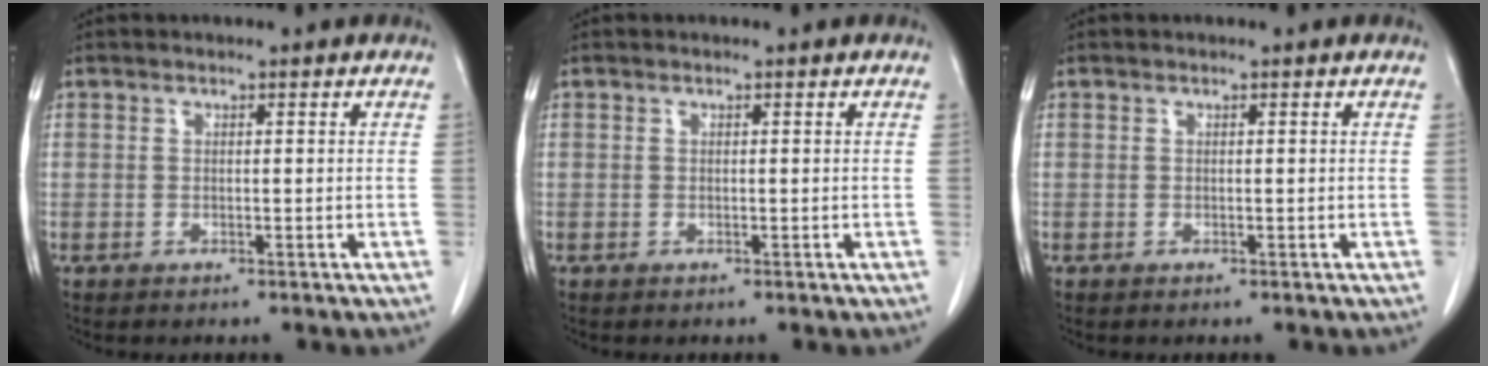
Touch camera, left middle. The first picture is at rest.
{"total": 0.0}
{"total": 0.0}